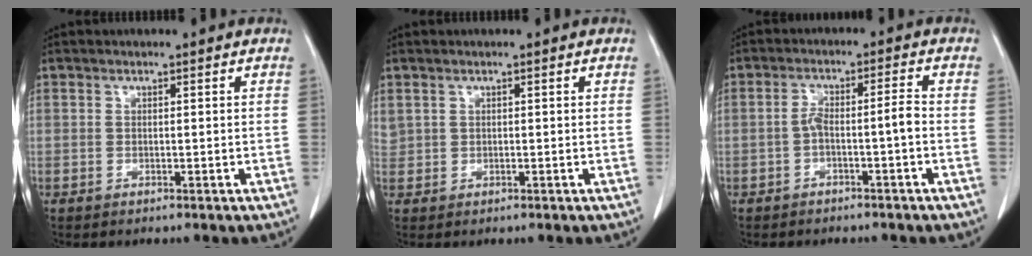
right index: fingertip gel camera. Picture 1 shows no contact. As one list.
[{"total": 1.5, "force": [0.8, 1.2, 0.4], "torque": [-0.016, 0.014, 0.021]}, {"total": 3.9, "force": [-1.5, 0.3, 3.6], "torque": [-0.067, 0.021, -0.022]}]